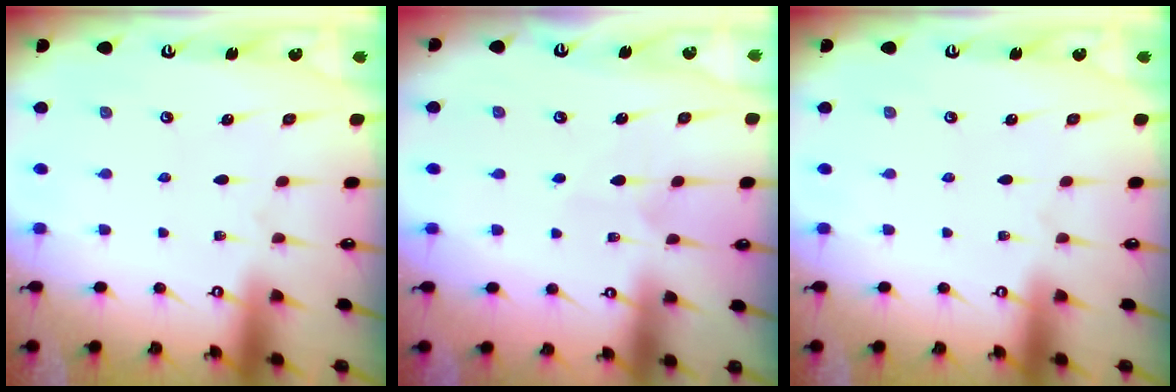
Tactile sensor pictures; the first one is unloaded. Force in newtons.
{"total": 5.9, "press": 5.9, "slide": 0.5}
{"total": 0.0}